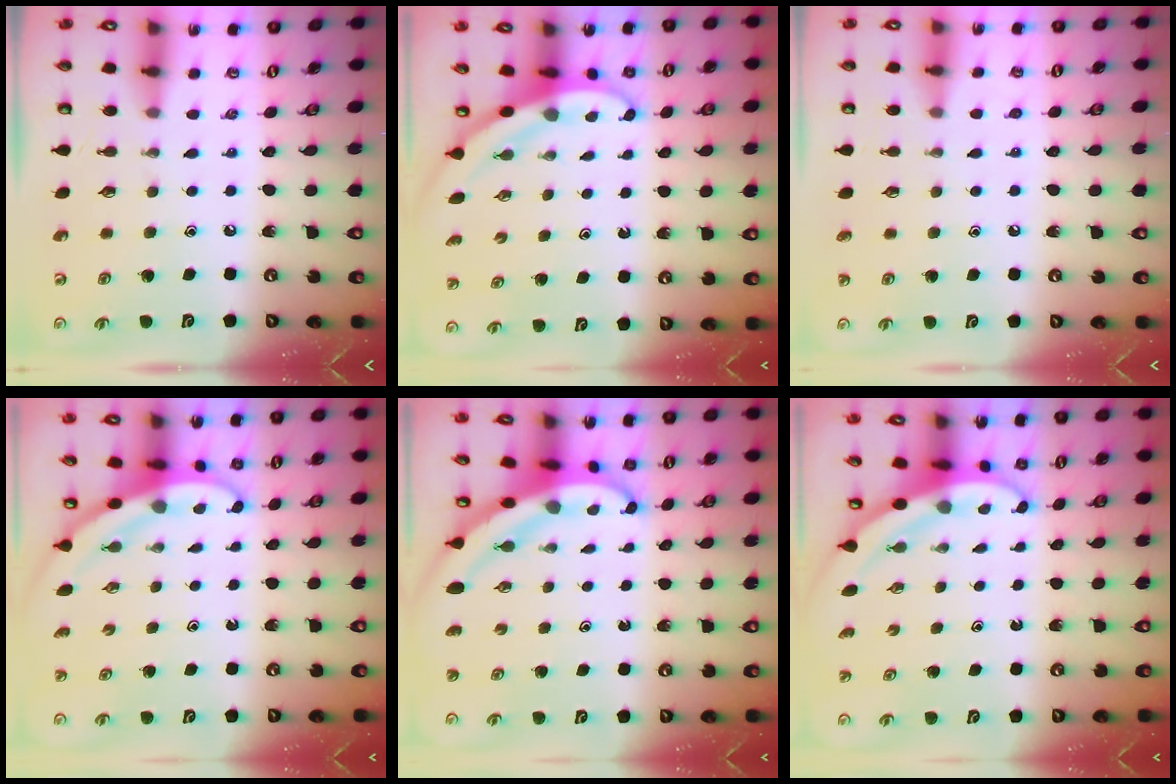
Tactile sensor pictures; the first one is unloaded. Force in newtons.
{"total": 3.1, "press": 3.1, "slide": 0.2}
{"total": 2.9, "press": 2.8, "slide": 0.3}
{"total": 3.3, "press": 3.3, "slide": 0.2}
{"total": 5.7, "press": 5.7, "slide": 0.4}
{"total": 3.2, "press": 3.2, "slide": 0.0}